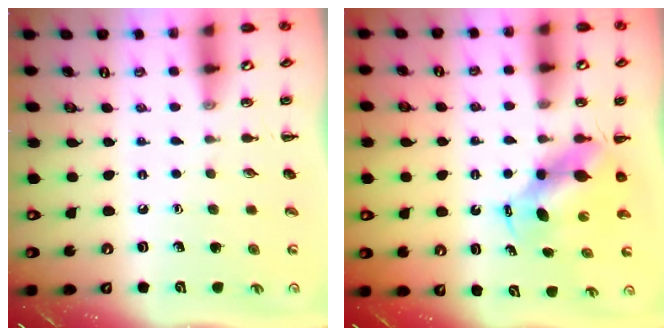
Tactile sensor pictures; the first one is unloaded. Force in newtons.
{"total": 6.5, "press": 6.3, "slide": 1.4}